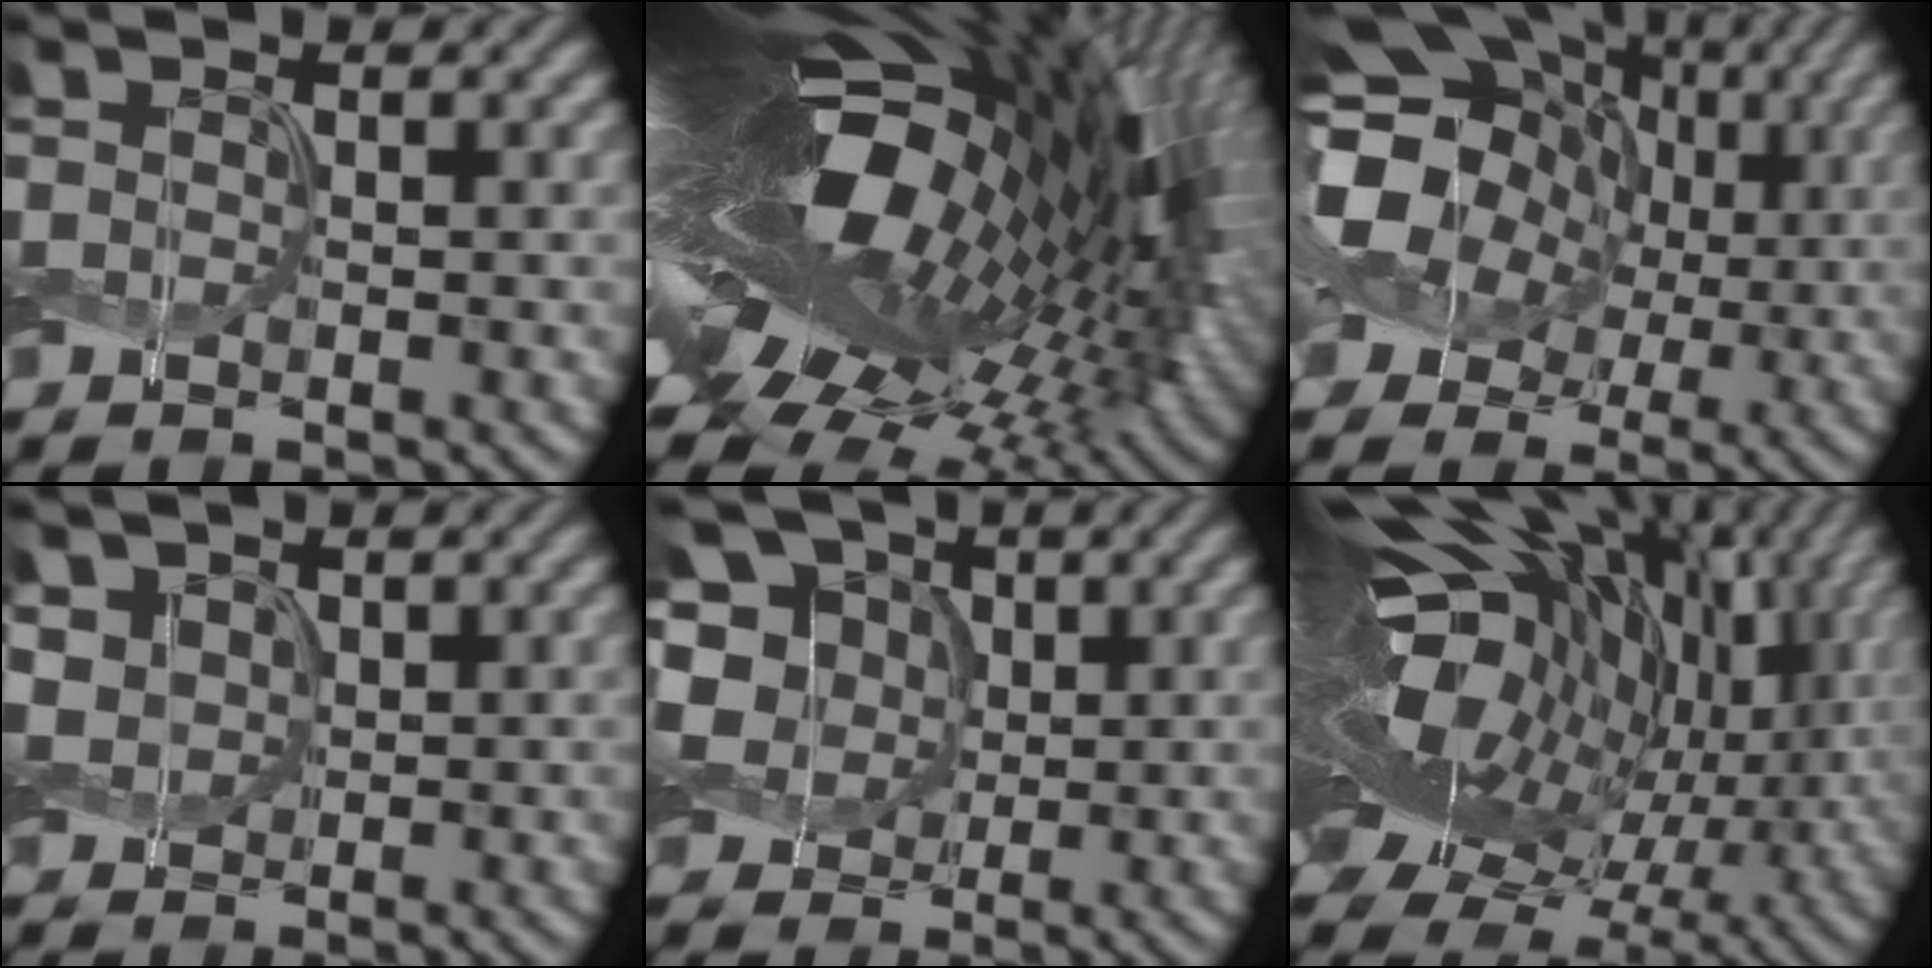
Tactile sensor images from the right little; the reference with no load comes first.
{"total": 21.7, "force": [0.2, 10.3, 19.1], "torque": [-0.322, -0.022, -0.024]}
{"total": 15.7, "force": [2.5, 12.3, 9.4], "torque": [-0.185, 0.028, 0.022]}
{"total": 2.4, "force": [0.8, 2.0, 1.1], "torque": [-0.029, 0.004, 0.006]}
{"total": 8.1, "force": [0.9, 6.9, 4.2], "torque": [-0.105, 0.030, -0.002]}
{"total": 20.2, "force": [2.3, 12.5, 15.7], "torque": [-0.265, -0.008, 0.050]}